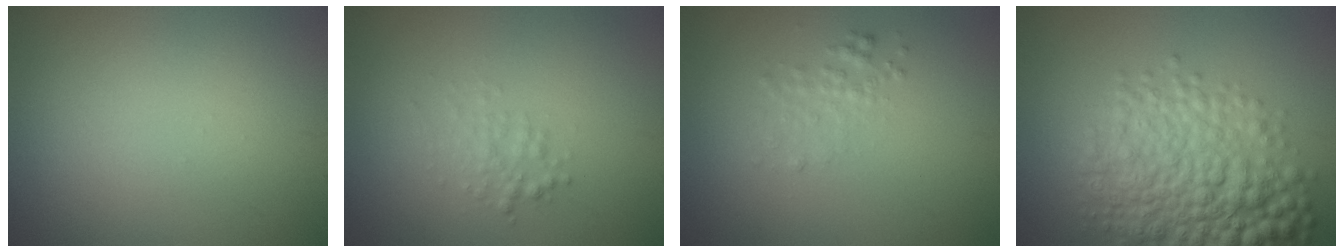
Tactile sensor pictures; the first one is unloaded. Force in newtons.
{"total": 1.5, "press": 1.5, "slide": 0.0}
{"total": 1.5, "press": 1.5, "slide": 0.0}
{"total": 8.1, "press": 8.1, "slide": 0.1}